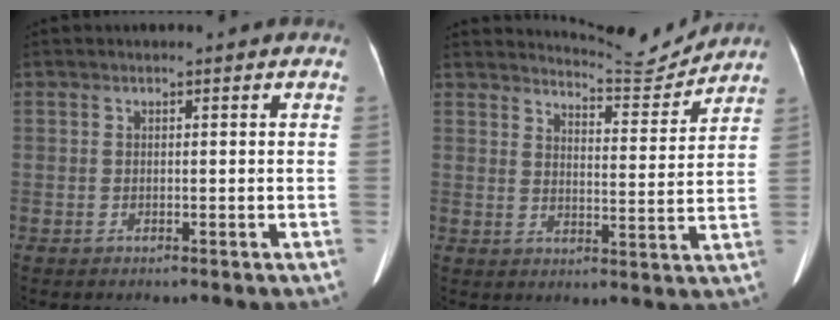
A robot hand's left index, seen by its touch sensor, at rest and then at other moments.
{"total": 7.5, "force": [7.5, -0.4, -0.6], "torque": [-0.003, -0.020, 0.108]}